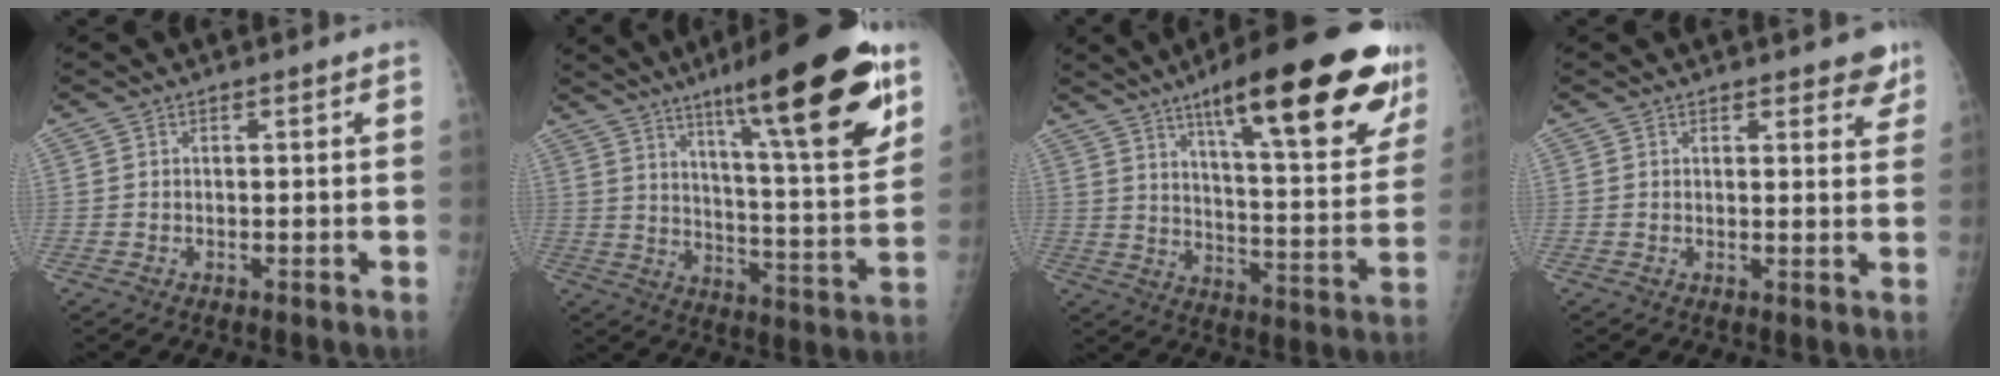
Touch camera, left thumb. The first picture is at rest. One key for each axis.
{"total": 24.0, "fx": 13.8, "fy": 3.9, "fz": 19.2, "tx": -0.261, "ty": -0.057, "tz": 0.214}
{"total": 28.2, "fx": 16.4, "fy": 6.8, "fz": 22.0, "tx": -0.278, "ty": -0.052, "tz": 0.240}
{"total": 4.5, "fx": 3.3, "fy": 1.8, "fz": 2.5, "tx": 0.002, "ty": -0.017, "tz": 0.038}